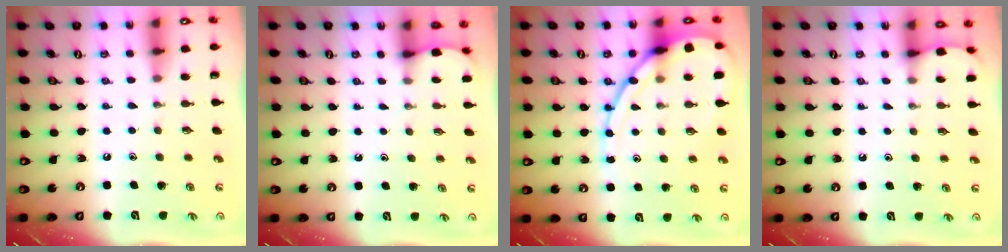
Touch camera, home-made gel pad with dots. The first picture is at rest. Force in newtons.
{"total": 1.3, "press": 1.3, "slide": 0.1}
{"total": 15.0, "press": 14.9, "slide": 1.2}
{"total": 2.5, "press": 2.5, "slide": 0.3}